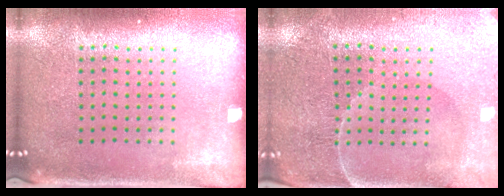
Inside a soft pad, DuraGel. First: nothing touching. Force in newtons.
{"total": 0.7, "press": 0.6, "slide": 0.4}